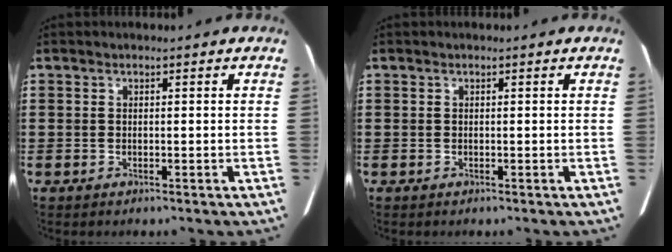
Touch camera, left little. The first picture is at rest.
{"total": 0.0}